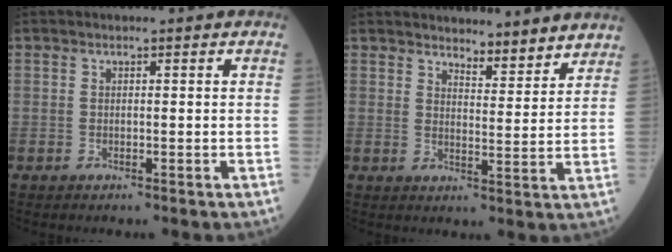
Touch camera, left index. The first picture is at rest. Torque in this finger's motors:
{"motor_torque": [-0.79, -0.35, -0.67, -0.09]}